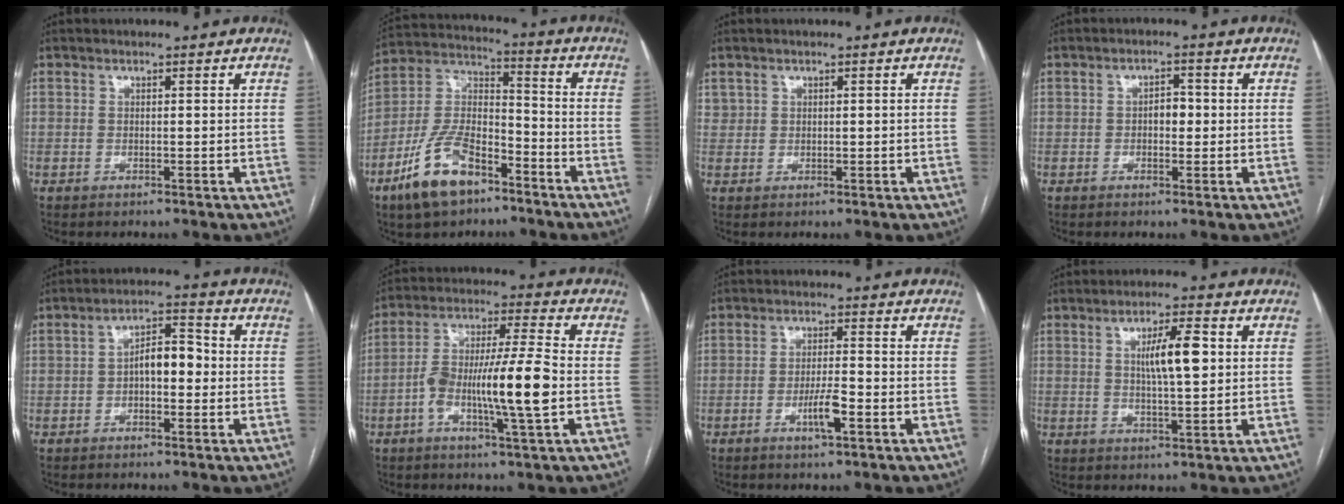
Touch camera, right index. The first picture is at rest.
{"total": 15.2, "force": [-9.5, 6.3, 10.1], "torque": [-0.212, 0.008, -0.178]}
{"total": 1.4, "force": [0.7, 1.2, 0.1], "torque": [0.002, 0.007, 0.012]}
{"total": 2.6, "force": [-0.1, 1.5, 2.1], "torque": [-0.027, 0.008, -0.003]}
{"total": 5.8, "force": [-0.6, 2.6, 5.1], "torque": [-0.082, 0.026, -0.013]}
{"total": 13.0, "force": [-3.0, 0.9, 12.7], "torque": [-0.234, 0.008, -0.056]}
{"total": 4.5, "force": [-2.0, 0.6, 4.0], "torque": [-0.074, -0.002, -0.035]}
{"total": 6.8, "force": [1.4, 1.1, 6.6], "torque": [-0.112, 0.008, 0.027]}